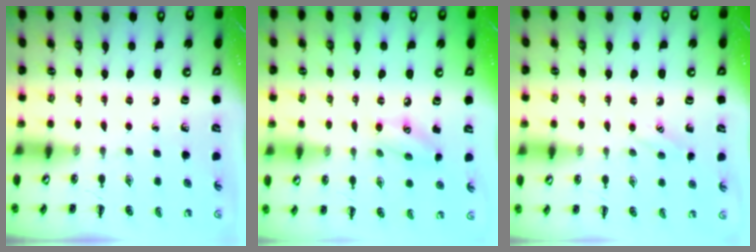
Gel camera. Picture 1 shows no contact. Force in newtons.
{"total": 8.2, "press": 8.2, "slide": 0.7}
{"total": 6.9, "press": 6.7, "slide": 1.7}